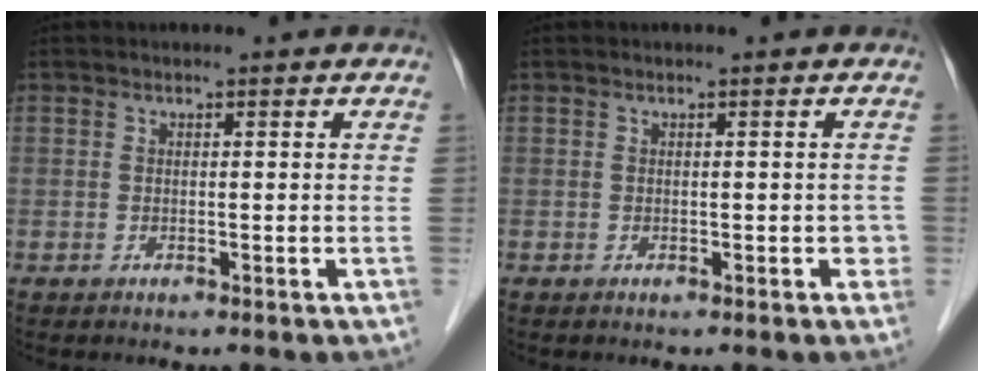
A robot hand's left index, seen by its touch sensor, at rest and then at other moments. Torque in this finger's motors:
{"motor_torque": [-0.03, -0.07, 0.00, -0.01]}